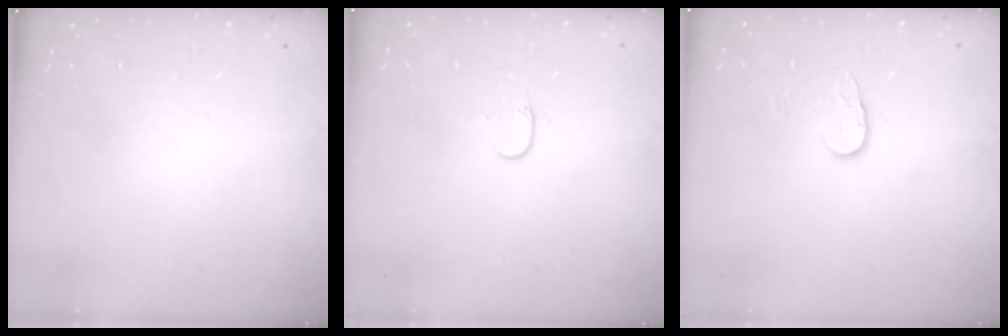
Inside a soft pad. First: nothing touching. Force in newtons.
{"total": 4.0, "press": 4.0, "slide": 0.4}
{"total": 5.0, "press": 4.9, "slide": 0.5}